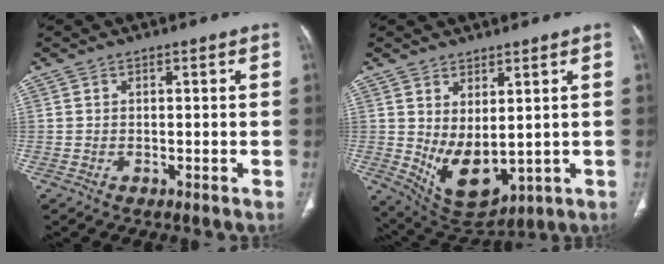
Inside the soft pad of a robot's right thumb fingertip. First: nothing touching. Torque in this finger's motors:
{"motor_torque": [-0.42, 0.93, 0.64, 1.07, 0.26]}